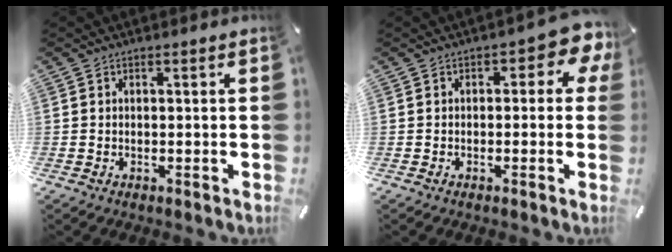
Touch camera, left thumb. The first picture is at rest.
{"total": 5.7, "force": [1.2, 2.9, 4.7], "torque": [-0.059, 0.000, 0.015]}